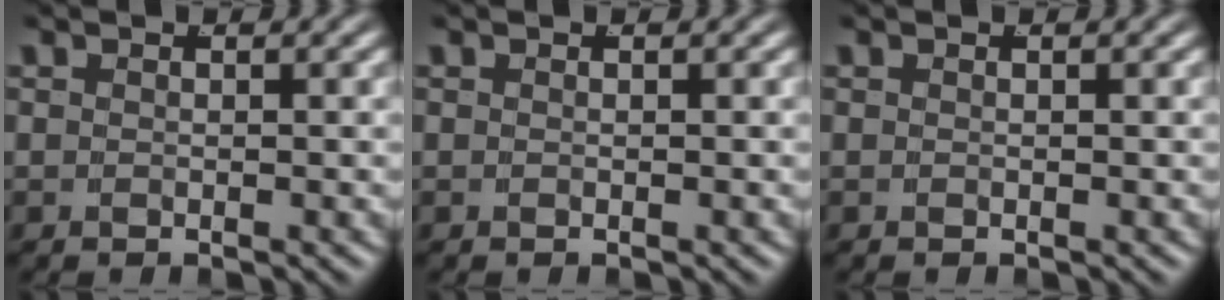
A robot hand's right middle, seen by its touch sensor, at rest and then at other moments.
{"total": 0.0}
{"total": 0.0}